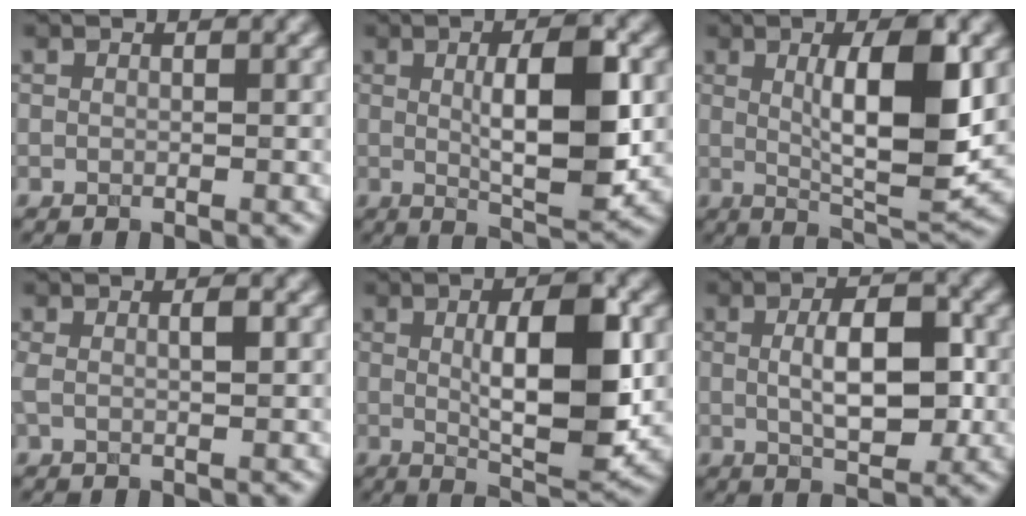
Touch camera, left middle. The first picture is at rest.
{"total": 8.0, "force": [0.5, 2.1, 7.7], "torque": [-0.111, -0.001, 0.008]}
{"total": 8.9, "force": [1.1, 2.1, 8.6], "torque": [-0.125, -0.009, 0.021]}
{"total": 1.6, "force": [0.3, 0.1, 1.6], "torque": [-0.032, 0.006, 0.000]}
{"total": 9.1, "force": [0.5, 2.6, 8.7], "torque": [-0.125, -0.001, 0.009]}
{"total": 6.0, "force": [0.1, 2.3, 5.5], "torque": [-0.092, 0.002, 0.001]}